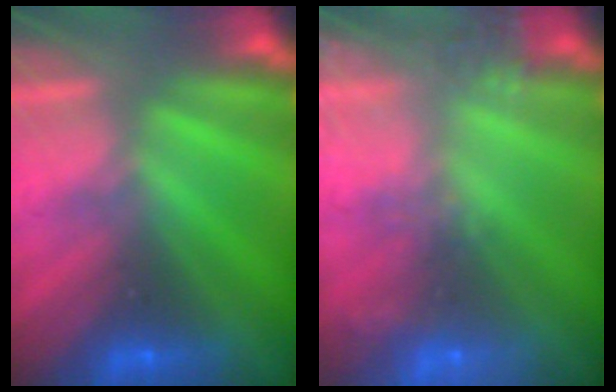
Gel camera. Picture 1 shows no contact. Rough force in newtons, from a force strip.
{"total": 6.3}